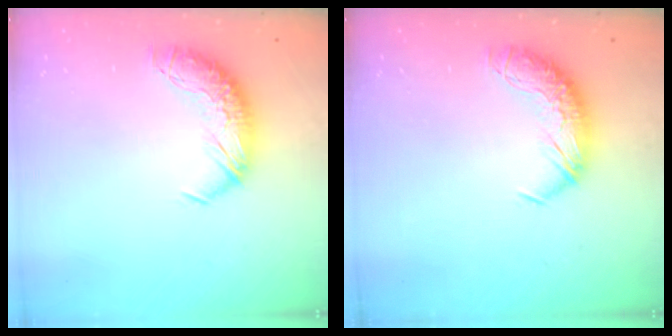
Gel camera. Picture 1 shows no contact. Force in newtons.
{"total": 0.0}